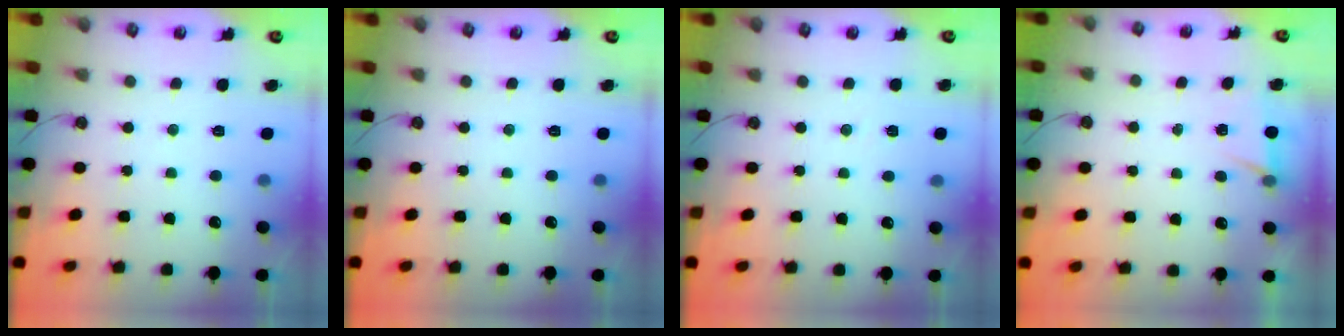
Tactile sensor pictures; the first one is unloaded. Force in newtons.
{"total": 0.0}
{"total": 4.1, "press": 3.6, "slide": 2.0}
{"total": 4.5, "press": 1.3, "slide": 4.4}